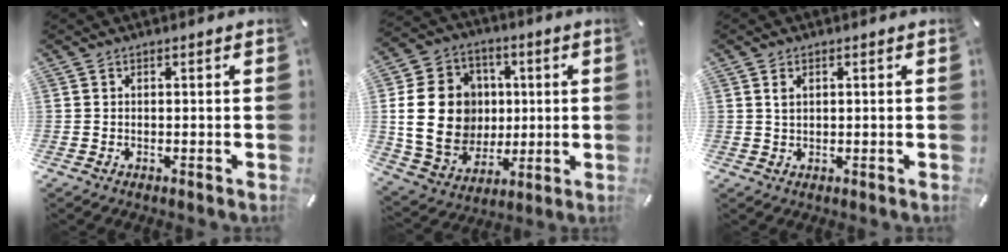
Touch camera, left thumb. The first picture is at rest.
{"total": 19.6, "force": [1.4, 16.6, 10.4], "torque": [-0.201, -0.002, 0.032]}
{"total": 2.0, "force": [0.8, 1.3, 1.3], "torque": [-0.029, 0.002, 0.014]}